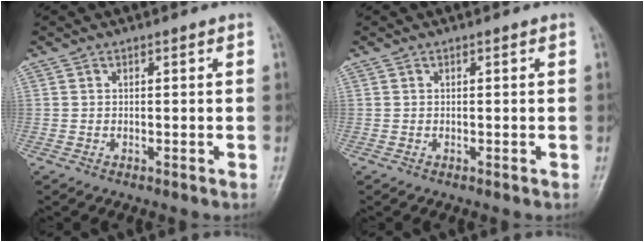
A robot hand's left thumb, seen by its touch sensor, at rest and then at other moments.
{"total": 0.0}